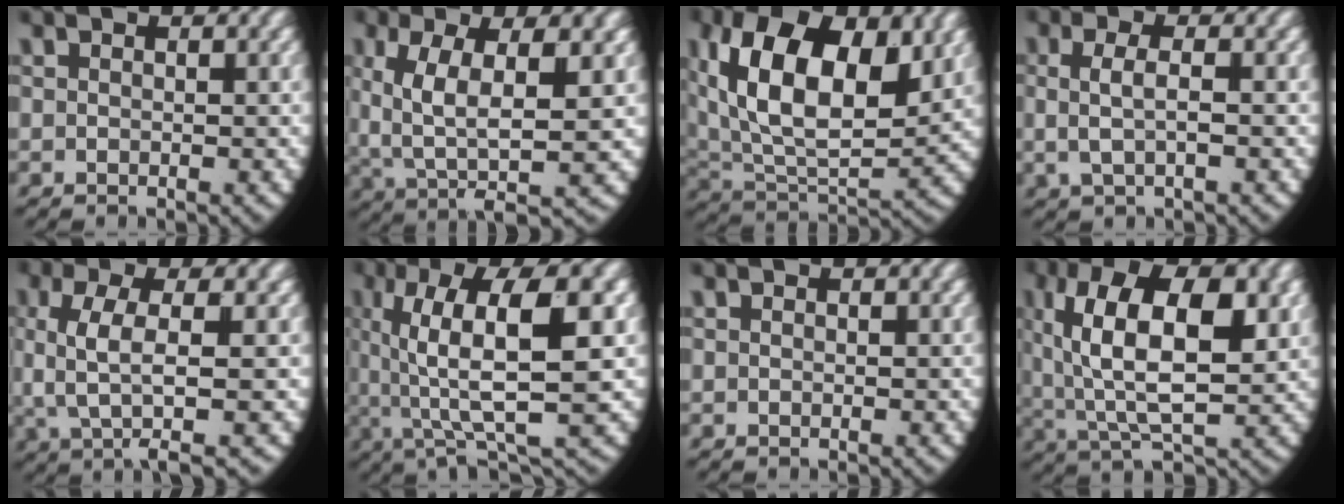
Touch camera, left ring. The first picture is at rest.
{"total": 7.6, "force": [0.4, 3.7, 6.7], "torque": [-0.122, -0.017, 0.018]}
{"total": 12.2, "force": [3.4, 7.5, 9.0], "torque": [-0.194, -0.035, 0.073]}
{"total": 3.3, "force": [0.4, 1.7, 2.8], "torque": [-0.069, -0.002, 0.011]}
{"total": 5.6, "force": [0.5, 2.2, 5.2], "torque": [-0.111, -0.009, 0.018]}
{"total": 9.4, "force": [1.4, 3.9, 8.4], "torque": [-0.149, -0.004, 0.022]}
{"total": 0.0}
{"total": 9.7, "force": [1.7, 5.1, 8.1], "torque": [-0.147, -0.013, 0.039]}